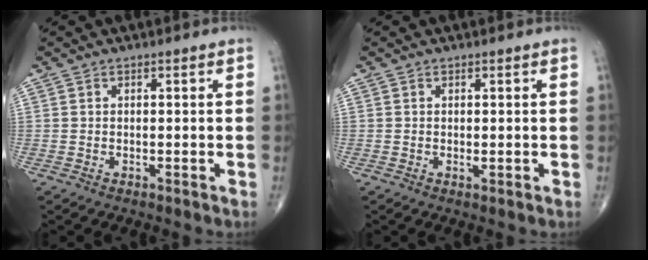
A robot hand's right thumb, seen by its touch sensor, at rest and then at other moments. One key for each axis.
{"total": 0.7, "fx": 0.0, "fy": 0.2, "fz": 0.6, "tx": -0.009, "ty": -0.003, "tz": 0.000}